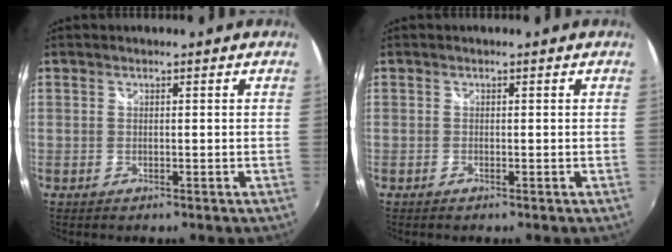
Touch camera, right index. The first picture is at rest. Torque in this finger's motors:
{"motor_torque": [0.02, -0.02, -0.03, -0.02]}